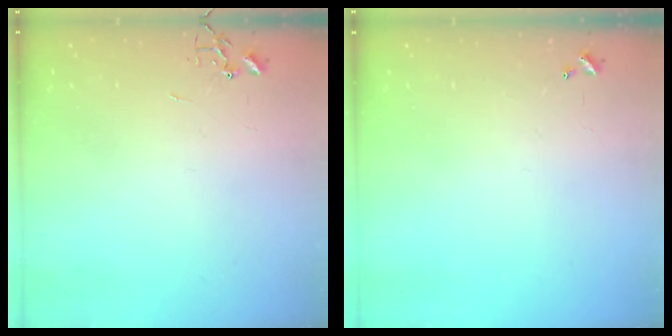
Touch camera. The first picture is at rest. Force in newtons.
{"total": 0.0}